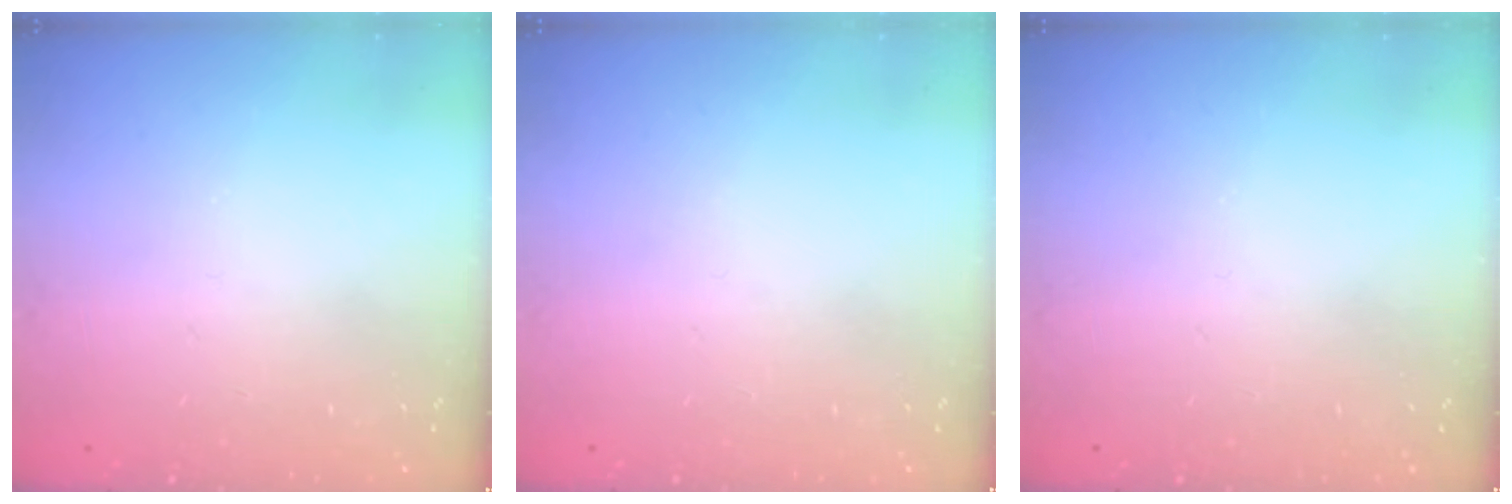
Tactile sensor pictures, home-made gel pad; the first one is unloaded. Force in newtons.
{"total": 0.0}
{"total": 0.0}